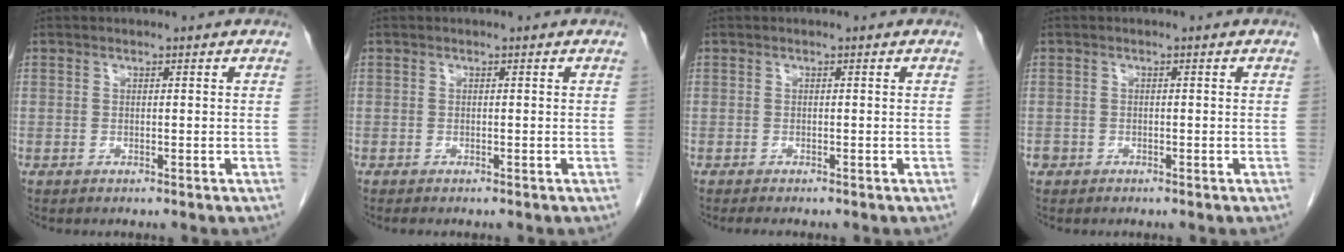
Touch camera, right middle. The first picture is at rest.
{"total": 1.0, "force": [-0.9, 0.3, 0.4], "torque": [-0.008, -0.002, -0.009]}
{"total": 2.1, "force": [-1.8, 0.4, 1.1], "torque": [-0.014, -0.004, -0.020]}
{"total": 1.1, "force": [-0.7, 0.9, 0.2], "torque": [-0.008, 0.003, -0.011]}